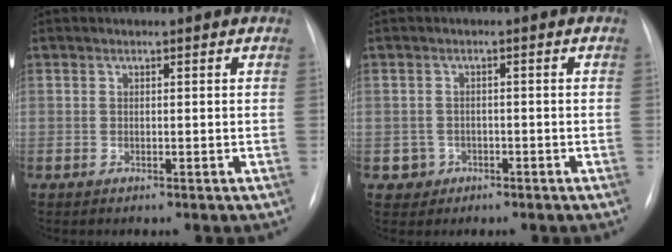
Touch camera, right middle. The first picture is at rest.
{"total": 2.6, "force": [-1.1, 2.3, -0.2], "torque": [0.009, 0.012, -0.015]}